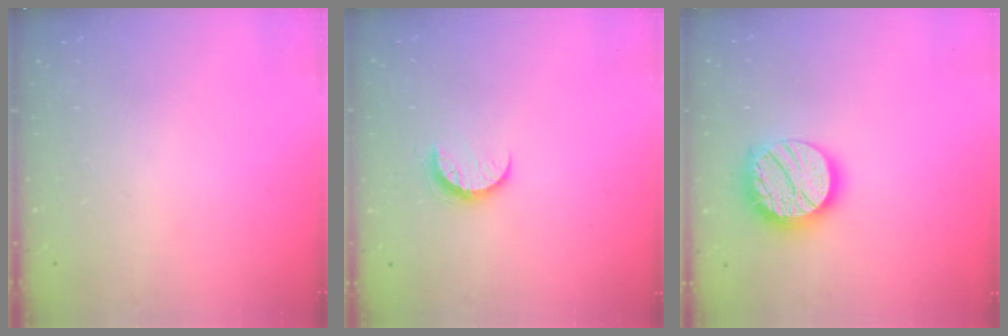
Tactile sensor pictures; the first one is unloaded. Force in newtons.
{"total": 7.5, "press": 7.4, "slide": 0.4}
{"total": 17.3, "press": 17.2, "slide": 1.2}